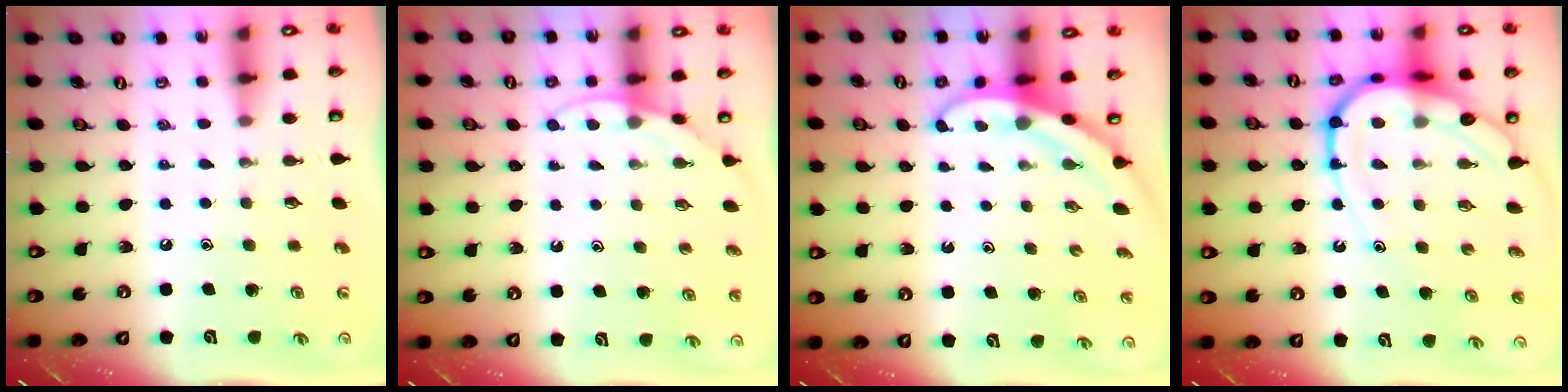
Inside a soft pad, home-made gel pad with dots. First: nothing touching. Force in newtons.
{"total": 6.4, "press": 6.4, "slide": 0.3}
{"total": 3.2, "press": 3.2, "slide": 0.1}
{"total": 14.0, "press": 14.0, "slide": 1.1}